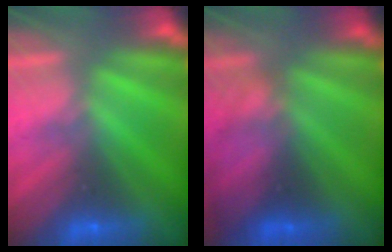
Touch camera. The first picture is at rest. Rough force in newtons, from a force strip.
{"total": 2.3}